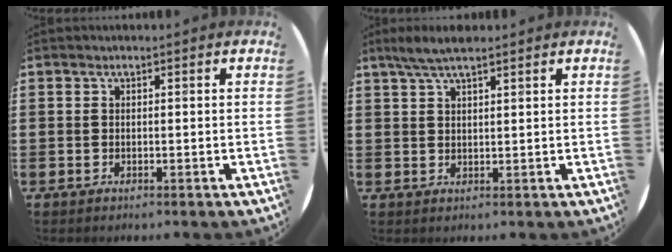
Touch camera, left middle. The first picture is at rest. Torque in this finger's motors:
{"motor_torque": [0.65, -0.54, 0.12, 0.03]}